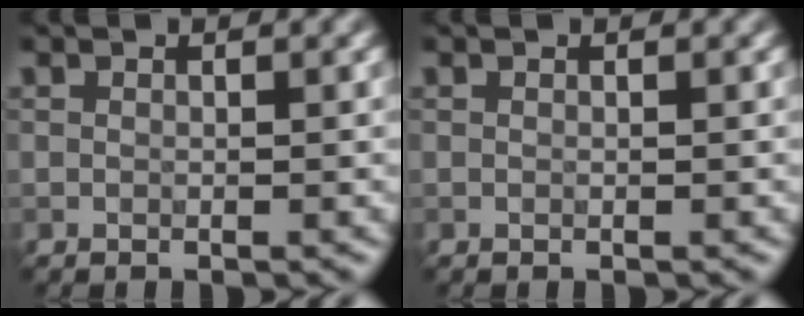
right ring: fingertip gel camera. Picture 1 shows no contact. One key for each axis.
{"total": 0.0}